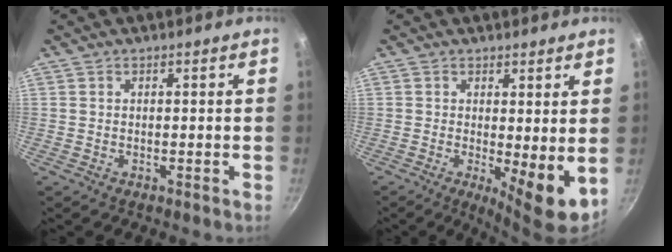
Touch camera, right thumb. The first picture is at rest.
{"total": 7.2, "force": [0.2, 2.2, 6.8], "torque": [-0.090, -0.019, 0.008]}